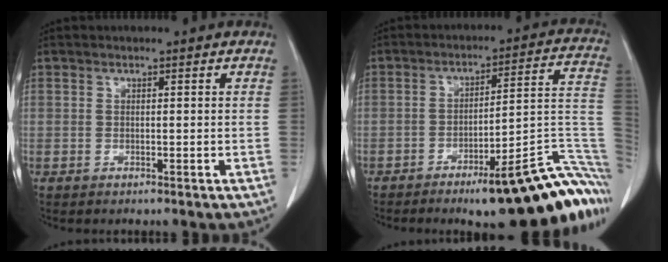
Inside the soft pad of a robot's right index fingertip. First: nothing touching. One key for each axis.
{"total": 21.7, "fx": -11.8, "fy": 3.2, "fz": 18.0, "tx": -0.116, "ty": 0.033, "tz": -0.158}